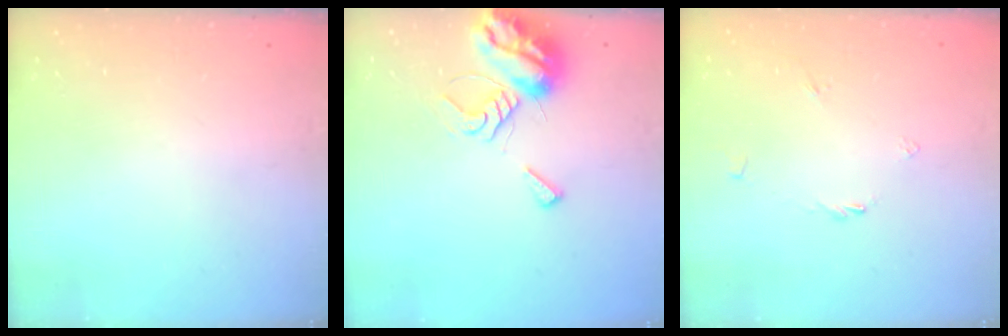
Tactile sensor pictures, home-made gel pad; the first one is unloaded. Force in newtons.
{"total": 9.3, "press": 9.3, "slide": 0.9}
{"total": 1.8, "press": 1.8, "slide": 0.5}